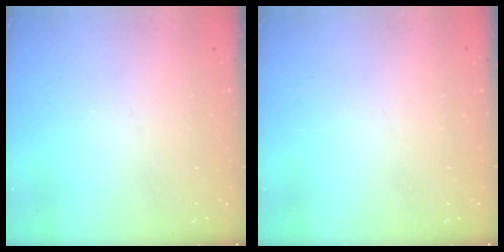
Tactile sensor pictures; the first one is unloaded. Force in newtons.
{"total": 0.0}